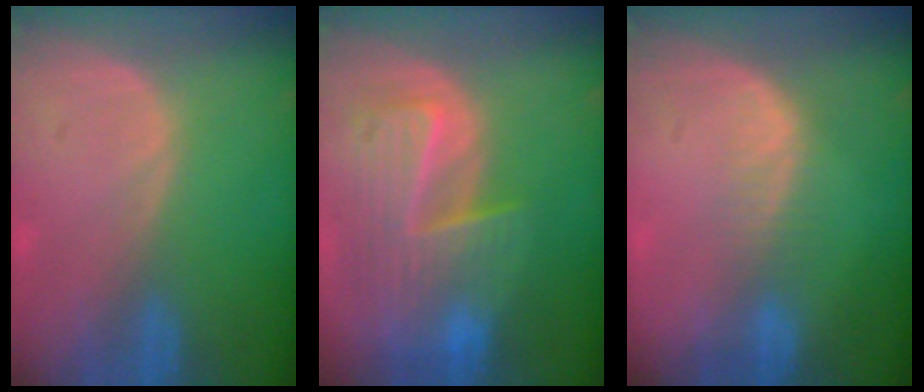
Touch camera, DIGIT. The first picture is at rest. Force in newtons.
{"total": 10.2, "press": 8.8, "slide": 5.0}
{"total": 2.7, "press": 2.3, "slide": 1.5}